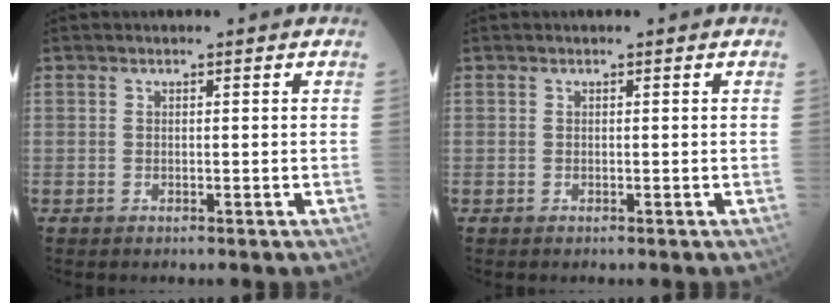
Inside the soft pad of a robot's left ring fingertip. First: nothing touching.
{"total": 0.0}